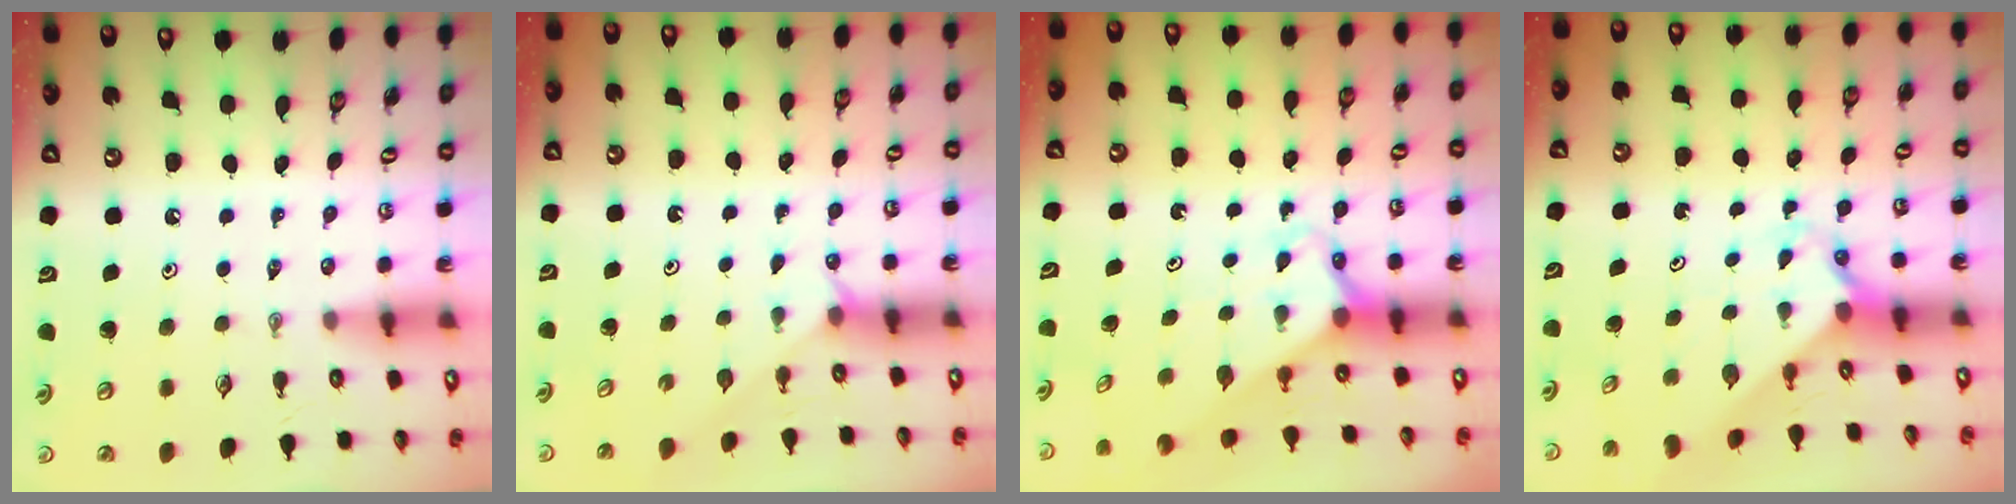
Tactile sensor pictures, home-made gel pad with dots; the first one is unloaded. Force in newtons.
{"total": 1.9, "press": 1.9, "slide": 0.3}
{"total": 2.4, "press": 2.4, "slide": 0.1}
{"total": 2.5, "press": 2.4, "slide": 0.3}